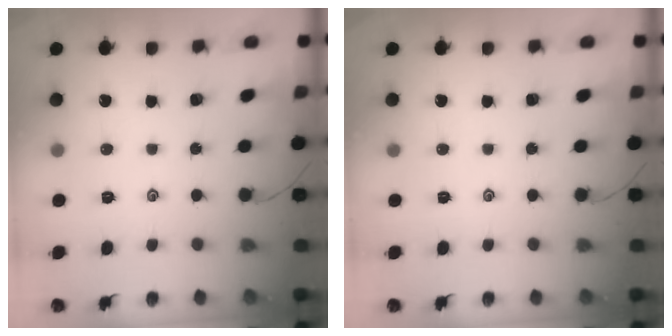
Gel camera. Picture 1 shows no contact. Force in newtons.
{"total": 0.0}